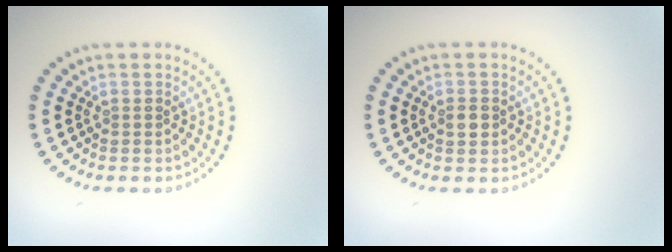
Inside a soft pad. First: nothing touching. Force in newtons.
{"total": 1.6, "press": 1.6, "slide": 0.2}